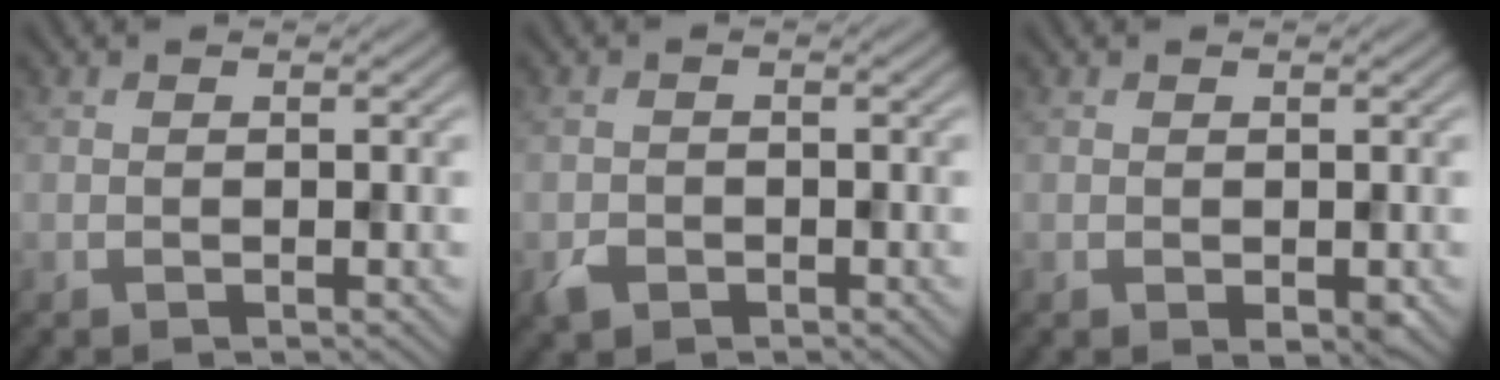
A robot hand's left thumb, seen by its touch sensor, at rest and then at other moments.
{"total": 1.7, "force": [-1.0, 1.3, 0.6], "torque": [-0.012, -0.004, -0.023]}
{"total": 1.1, "force": [-0.2, 0.6, 0.9], "torque": [-0.013, -0.006, -0.001]}